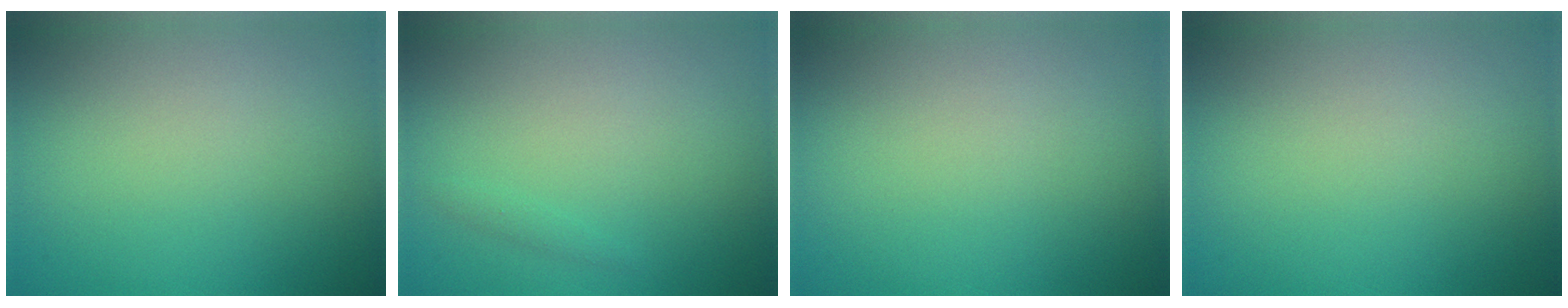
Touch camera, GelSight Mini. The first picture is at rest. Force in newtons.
{"total": 0.6, "press": 0.6, "slide": 0.0}
{"total": 0.0}
{"total": 0.0}